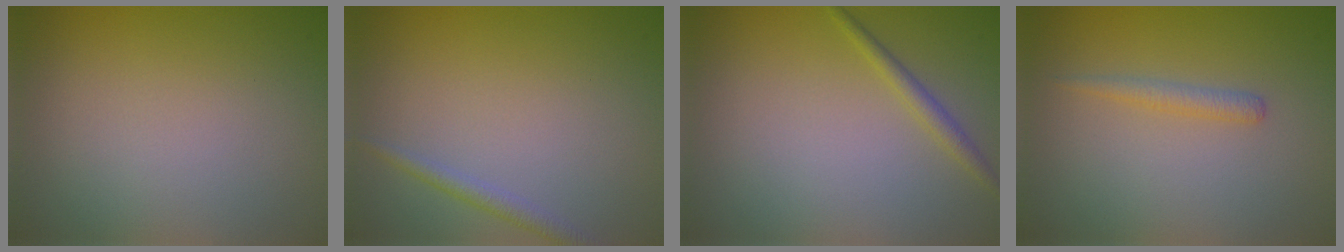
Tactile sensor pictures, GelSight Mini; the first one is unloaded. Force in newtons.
{"total": 1.5, "press": 1.5, "slide": 0.0}
{"total": 1.4, "press": 1.4, "slide": 0.1}
{"total": 1.1, "press": 1.1, "slide": 0.1}